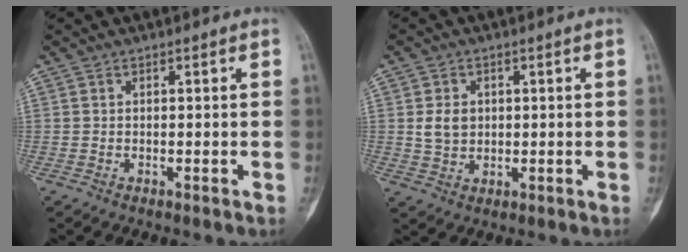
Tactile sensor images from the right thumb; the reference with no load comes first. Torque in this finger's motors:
{"motor_torque": [0.54, 0.51, -0.34, -0.76, -0.01]}